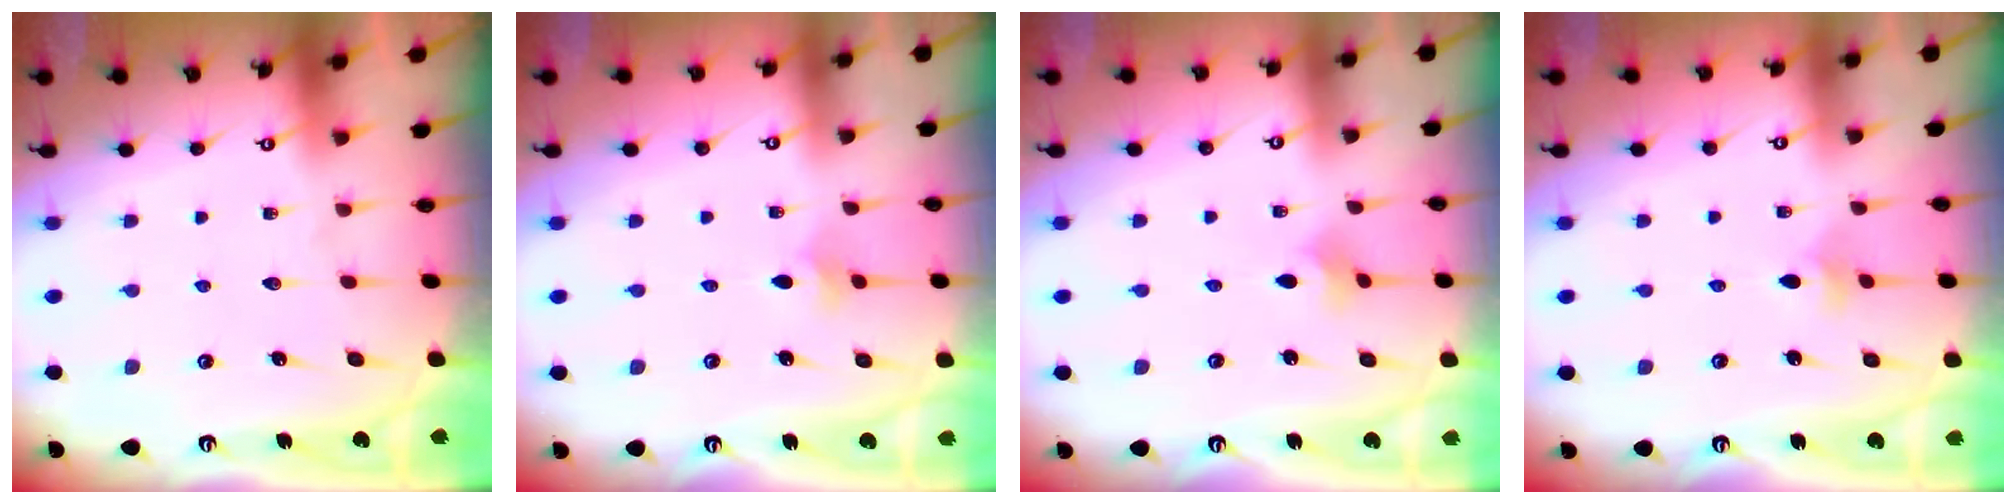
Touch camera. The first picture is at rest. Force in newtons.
{"total": 3.1, "press": 3.0, "slide": 0.7}
{"total": 2.8, "press": 2.7, "slide": 0.6}
{"total": 2.7, "press": 2.6, "slide": 0.5}